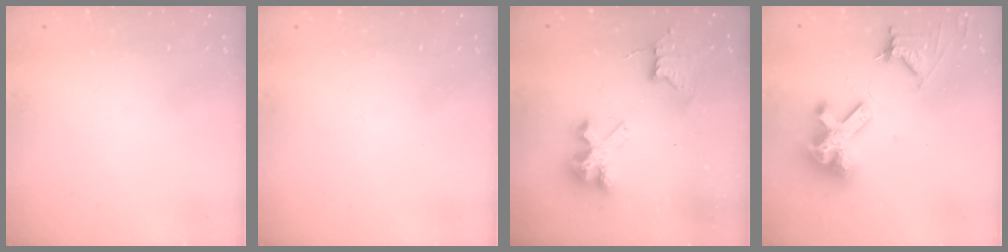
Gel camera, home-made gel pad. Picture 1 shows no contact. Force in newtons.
{"total": 0.0}
{"total": 8.4, "press": 8.4, "slide": 0.7}
{"total": 12.3, "press": 12.2, "slide": 1.6}